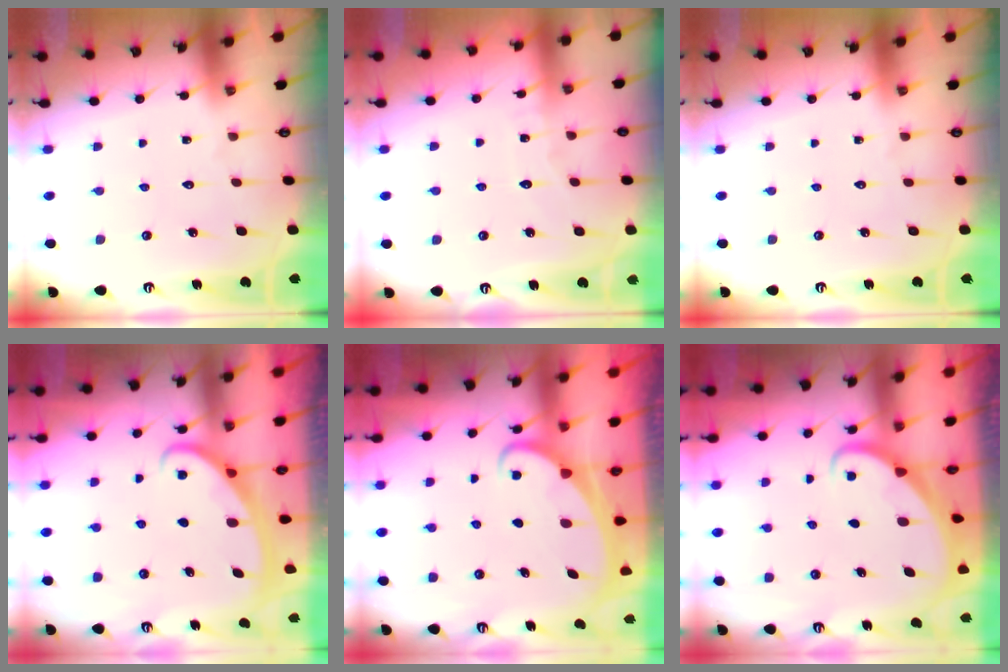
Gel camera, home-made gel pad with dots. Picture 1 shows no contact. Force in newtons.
{"total": 4.5, "press": 4.5, "slide": 0.5}
{"total": 0.0}
{"total": 2.8, "press": 2.8, "slide": 0.4}
{"total": 1.9, "press": 1.9, "slide": 0.3}
{"total": 1.8, "press": 1.8, "slide": 0.2}